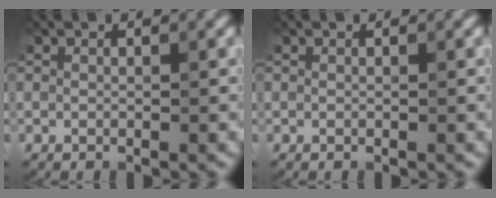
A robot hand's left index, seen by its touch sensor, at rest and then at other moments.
{"total": 0.0}